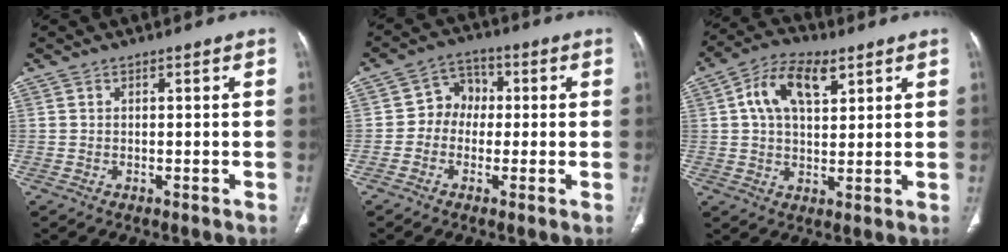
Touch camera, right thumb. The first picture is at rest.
{"total": 6.0, "force": [-0.5, 5.2, 2.9], "torque": [-0.016, 0.022, -0.024]}
{"total": 10.7, "force": [4.2, 6.1, 7.8], "torque": [-0.125, 0.005, 0.070]}